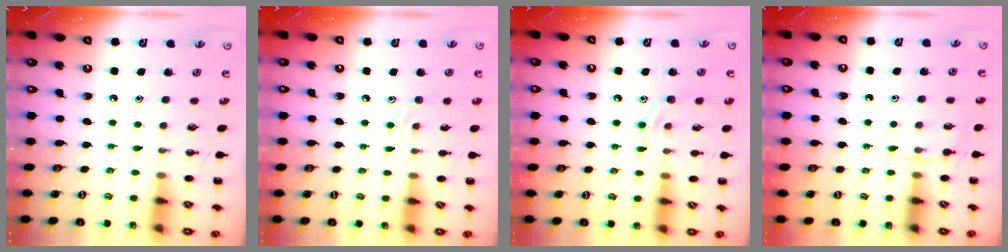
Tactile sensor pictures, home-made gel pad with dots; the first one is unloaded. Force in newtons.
{"total": 6.5, "press": 6.1, "slide": 2.1}
{"total": 9.2, "press": 9.2, "slide": 1.2}
{"total": 5.8, "press": 5.5, "slide": 1.9}